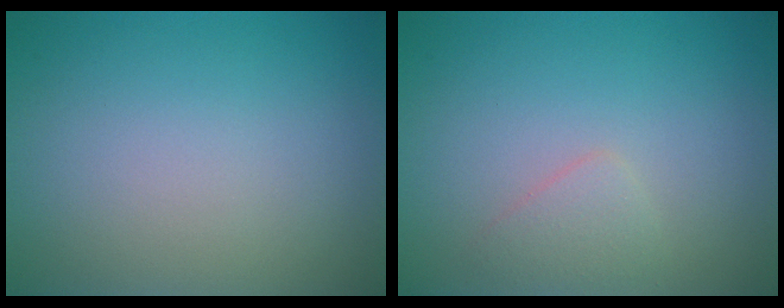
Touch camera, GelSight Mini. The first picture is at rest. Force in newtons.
{"total": 1.4, "press": 1.4, "slide": 0.0}